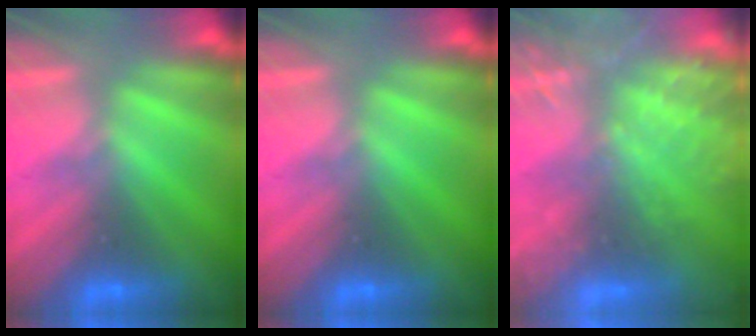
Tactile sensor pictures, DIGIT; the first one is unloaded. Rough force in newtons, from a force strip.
{"total": 0.0}
{"total": 6.4}